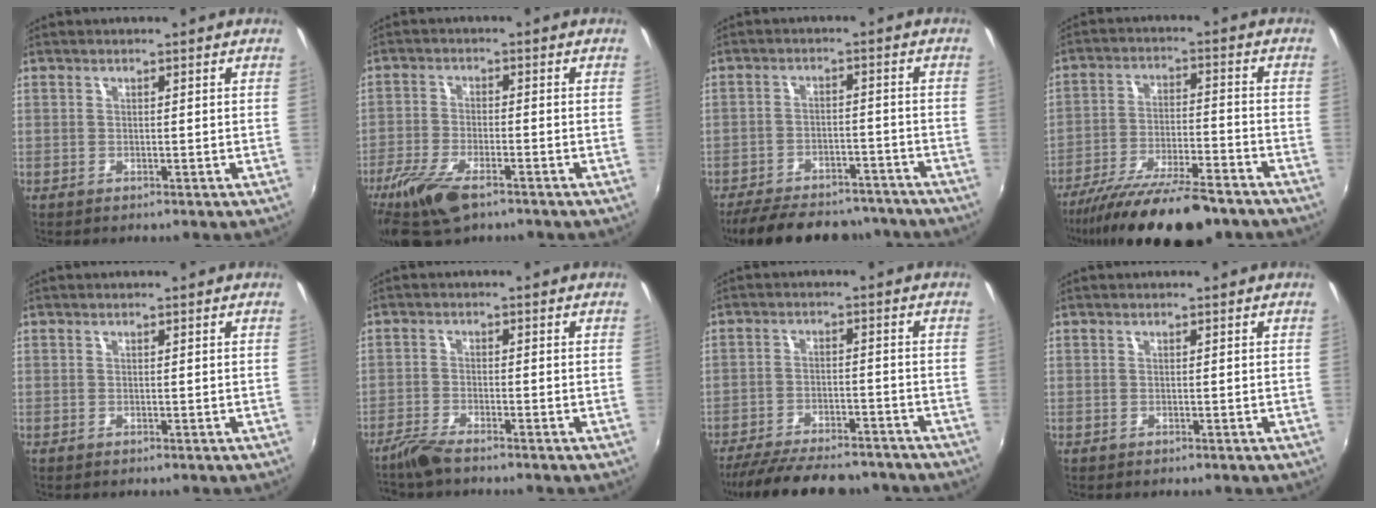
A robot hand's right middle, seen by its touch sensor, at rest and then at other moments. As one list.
[{"total": 10.8, "force": [-7.1, 3.9, 7.1], "torque": [-0.171, -0.030, -0.137]}, {"total": 19.9, "force": [-16.6, 7.3, 8.1], "torque": [-0.172, -0.001, -0.220]}, {"total": 18.8, "force": [-15.0, 4.2, 10.5], "torque": [-0.203, -0.040, -0.241]}, {"total": 0.0}, {"total": 4.3, "force": [-3.8, 0.4, 2.0], "torque": [-0.060, -0.007, -0.078]}, {"total": 18.5, "force": [-15.6, 5.6, 8.2], "torque": [-0.170, -0.021, -0.224]}, {"total": 0.0}]